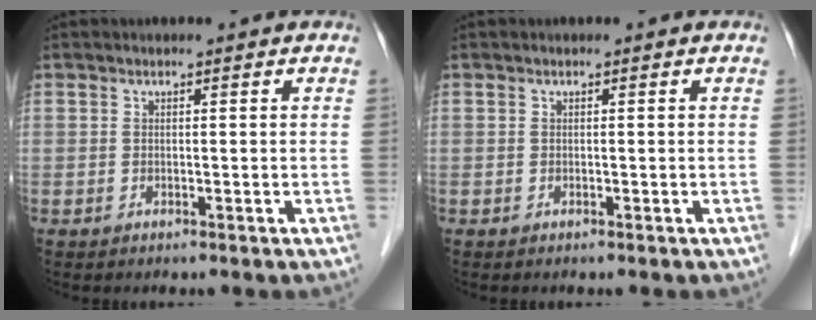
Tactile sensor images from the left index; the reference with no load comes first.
{"total": 0.0}